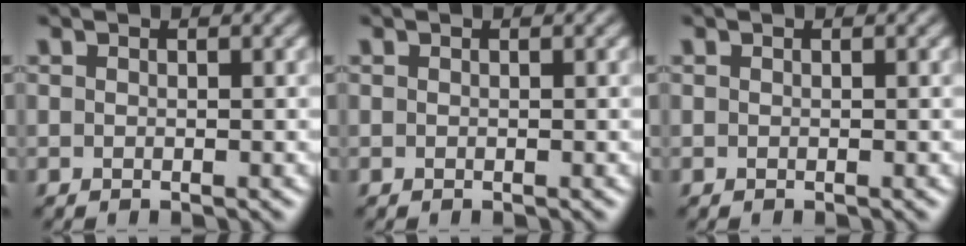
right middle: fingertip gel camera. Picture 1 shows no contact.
{"total": 0.0}
{"total": 0.0}